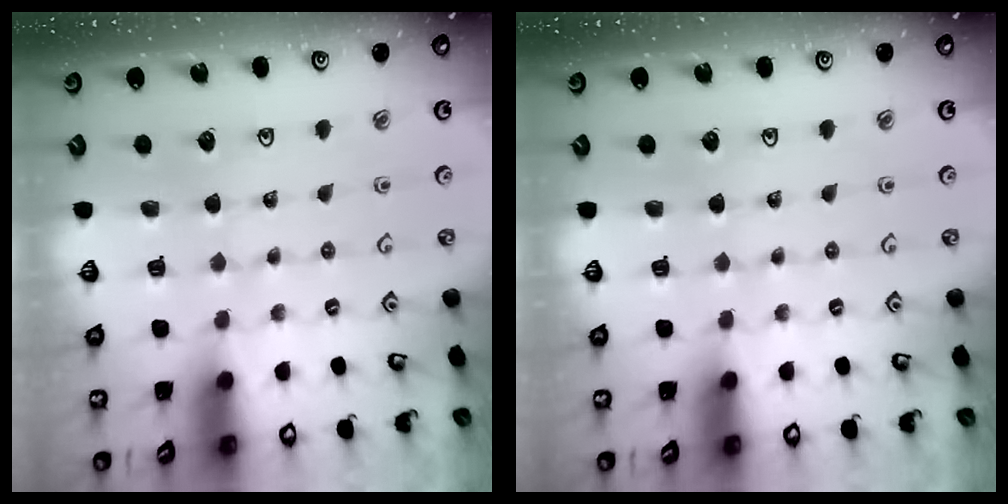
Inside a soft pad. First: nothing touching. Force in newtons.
{"total": 0.0}